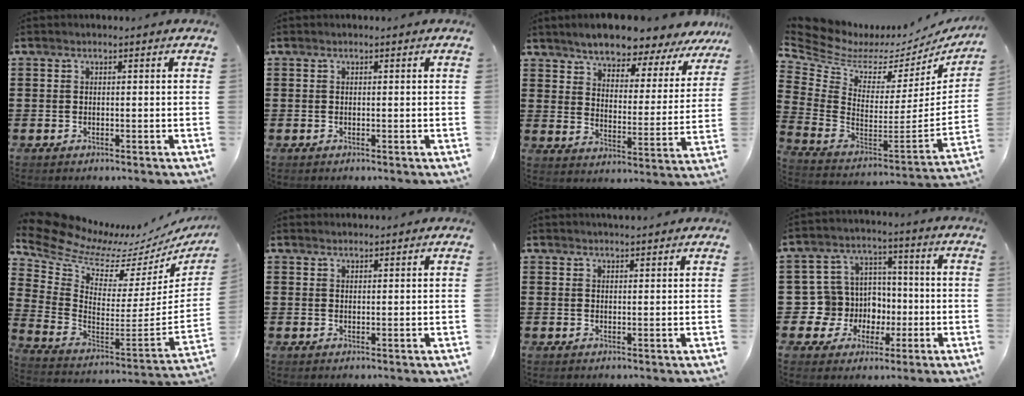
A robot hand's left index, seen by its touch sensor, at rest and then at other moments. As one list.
[{"total": 0.0}, {"total": 7.6, "force": [7.2, 0.9, 2.3], "torque": [-0.070, -0.042, 0.125]}, {"total": 4.8, "force": [3.3, 2.8, 1.9], "torque": [-0.074, -0.042, 0.056]}, {"total": 7.2, "force": [6.3, 2.7, 2.4], "torque": [-0.097, -0.066, 0.104]}, {"total": 1.4, "force": [1.4, 0.2, 0.0], "torque": [-0.002, 0.000, 0.027]}, {"total": 1.7, "force": [1.6, 0.1, 0.3], "torque": [-0.009, 0.003, 0.032]}, {"total": 9.3, "force": [-0.6, 8.9, 2.5], "torque": [-0.102, 0.001, -0.001]}]